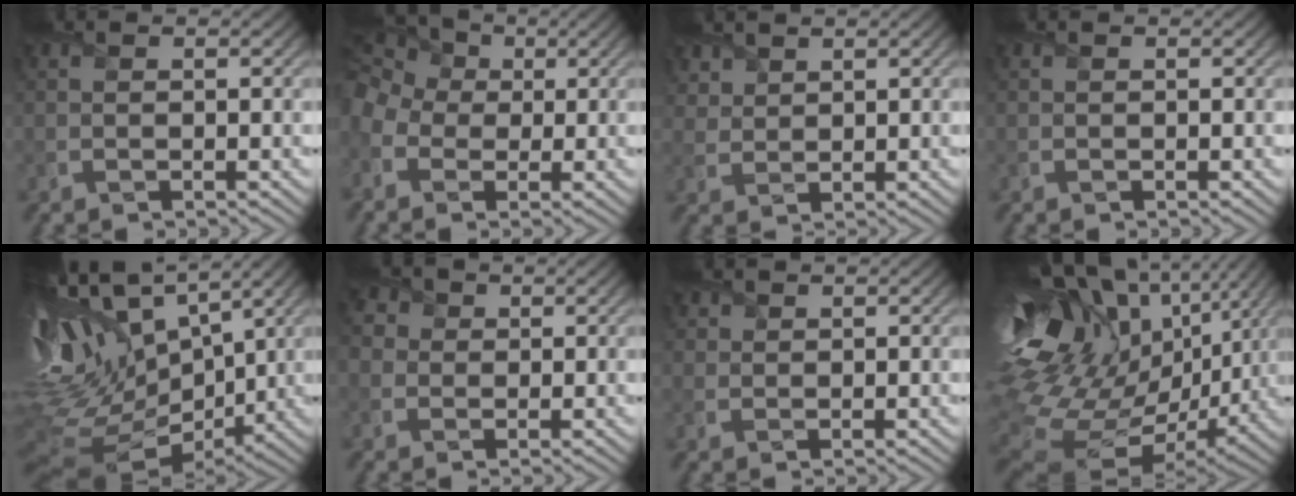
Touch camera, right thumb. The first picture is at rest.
{"total": 9.3, "force": [0.6, 7.4, 5.7], "torque": [-0.167, 0.012, -0.001]}
{"total": 3.5, "force": [2.6, 2.0, 1.0], "torque": [-0.034, -0.002, 0.064]}
{"total": 0.0}
{"total": 18.6, "force": [3.4, 10.0, 15.3], "torque": [-0.323, 0.017, 0.088]}
{"total": 4.1, "force": [1.1, 3.6, 1.7], "torque": [-0.063, 0.016, 0.000]}
{"total": 1.8, "force": [1.3, 1.1, 0.4], "torque": [-0.012, 0.002, 0.026]}
{"total": 20.3, "force": [3.8, 13.2, 14.8], "torque": [-0.324, -0.020, 0.112]}